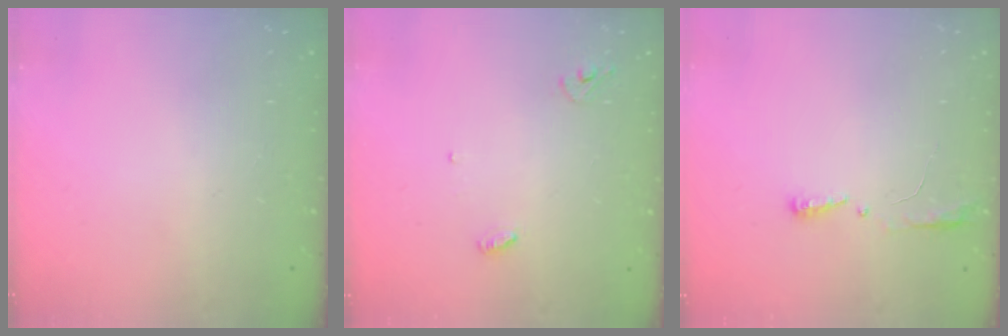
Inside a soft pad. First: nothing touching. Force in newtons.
{"total": 3.7, "press": 3.6, "slide": 0.3}
{"total": 4.1, "press": 3.9, "slide": 1.2}